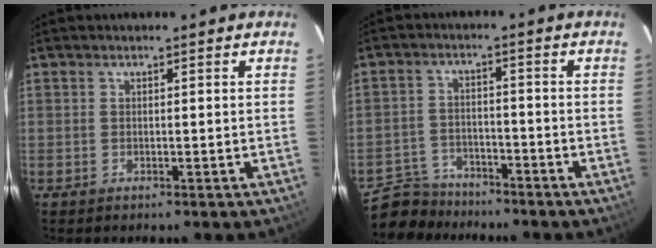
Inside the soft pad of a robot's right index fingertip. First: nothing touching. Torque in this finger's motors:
{"motor_torque": [-0.32, -0.09, -1.05, -0.21]}